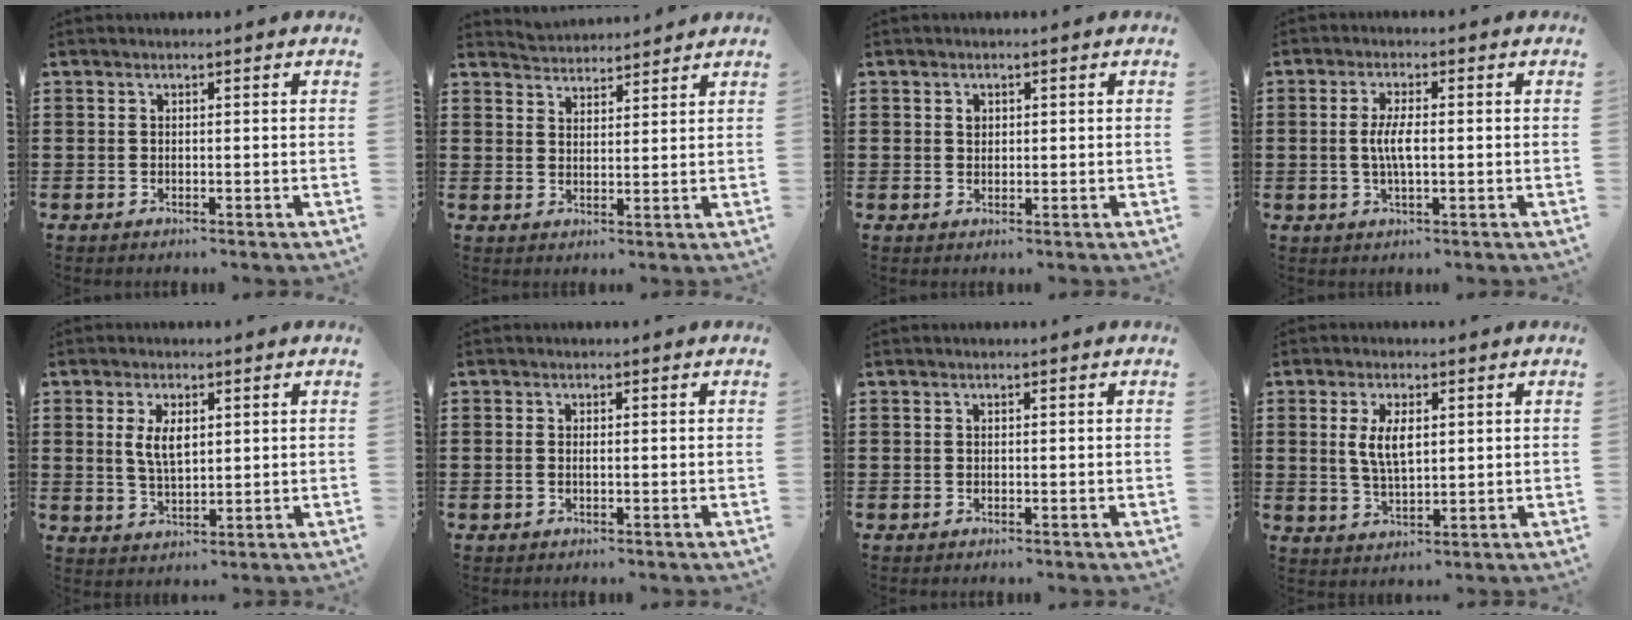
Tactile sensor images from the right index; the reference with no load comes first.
{"total": 3.0, "force": [2.9, -0.1, -0.8], "torque": [0.005, -0.013, 0.055]}
{"total": 0.9, "force": [0.4, 0.7, 0.3], "torque": [-0.008, 0.003, 0.007]}
{"total": 4.1, "force": [-0.3, 0.9, 4.0], "torque": [-0.087, -0.006, -0.011]}
{"total": 4.4, "force": [1.1, 2.0, 3.8], "torque": [-0.071, 0.003, 0.016]}
{"total": 0.6, "force": [-0.1, 0.2, 0.6], "torque": [-0.013, -0.002, 0.000]}
{"total": 0.0}
{"total": 5.1, "force": [1.0, 2.2, 4.5], "torque": [-0.094, 0.007, 0.017]}